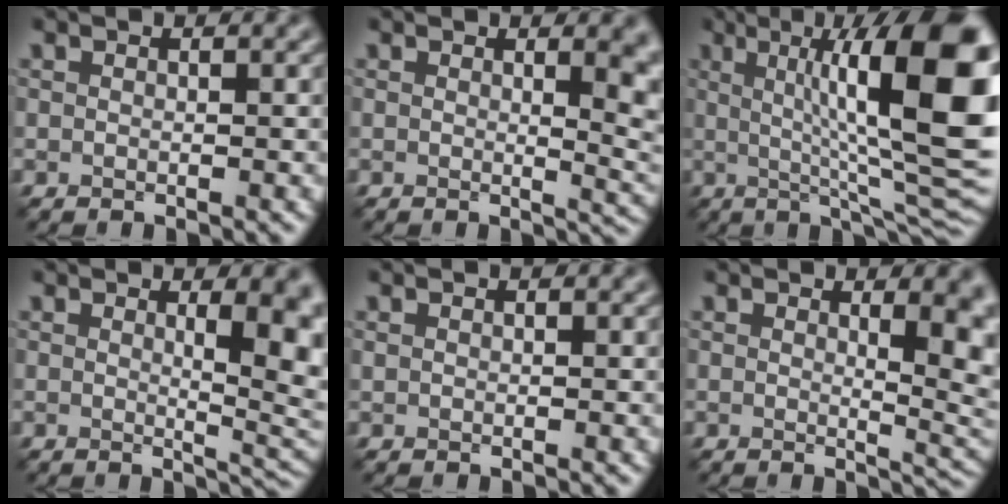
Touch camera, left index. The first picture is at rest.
{"total": 4.9, "force": [1.5, 1.9, 4.3], "torque": [-0.024, -0.006, 0.021]}
{"total": 14.9, "force": [2.6, 3.6, 14.3], "torque": [-0.173, 0.003, 0.038]}
{"total": 7.1, "force": [1.4, 2.5, 6.5], "torque": [-0.053, -0.007, 0.024]}
{"total": 0.0}
{"total": 6.2, "force": [1.5, 2.4, 5.5], "torque": [-0.042, -0.011, 0.030]}